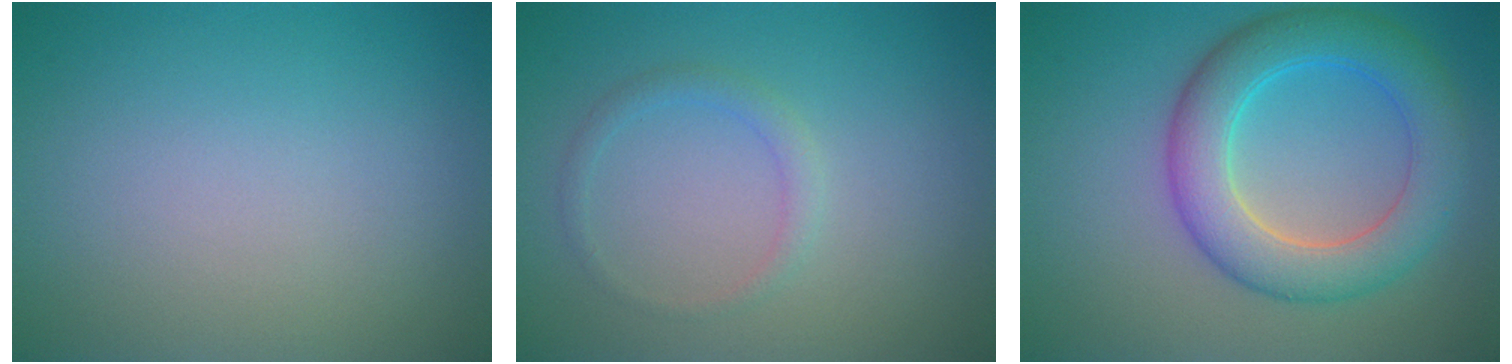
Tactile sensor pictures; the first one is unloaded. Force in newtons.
{"total": 1.2, "press": 1.2, "slide": 0.0}
{"total": 6.4, "press": 6.4, "slide": 0.1}